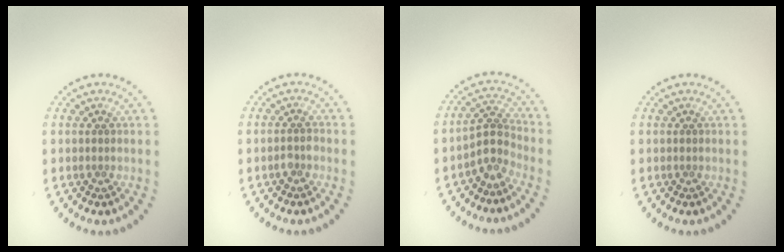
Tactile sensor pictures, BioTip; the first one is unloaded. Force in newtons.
{"total": 0.9, "press": 0.9, "slide": 0.2}
{"total": 2.9, "press": 2.1, "slide": 2.0}
{"total": 0.0}